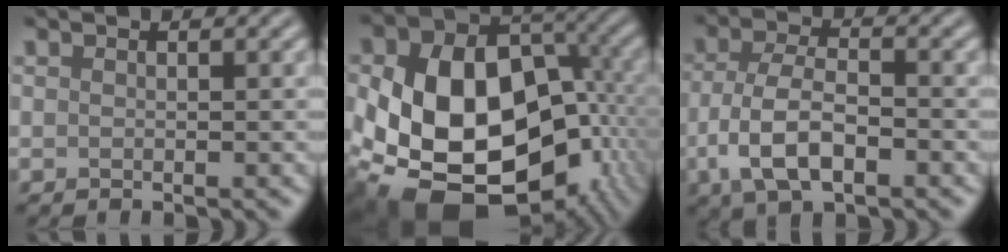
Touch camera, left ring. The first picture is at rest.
{"total": 17.3, "force": [-3.9, 12.3, 11.6], "torque": [-0.199, -0.026, -0.049]}
{"total": 6.1, "force": [-2.3, 2.9, 4.8], "torque": [-0.095, -0.003, -0.050]}